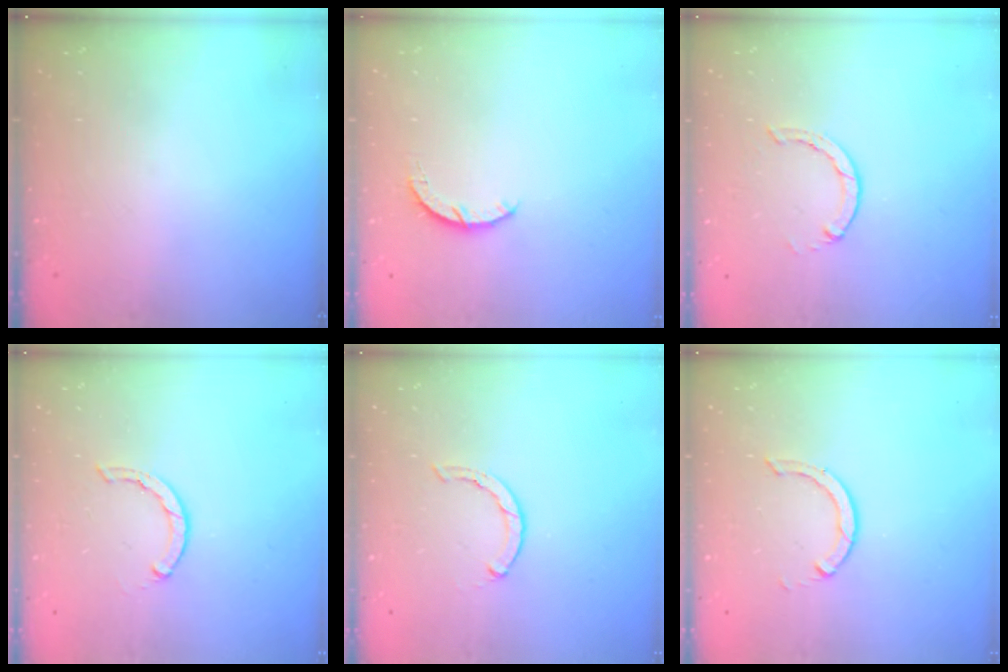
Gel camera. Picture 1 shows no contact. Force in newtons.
{"total": 3.0, "press": 3.0, "slide": 0.4}
{"total": 1.3, "press": 1.2, "slide": 0.3}
{"total": 1.6, "press": 1.5, "slide": 0.4}
{"total": 0.7, "press": 0.6, "slide": 0.2}
{"total": 3.2, "press": 3.2, "slide": 0.4}